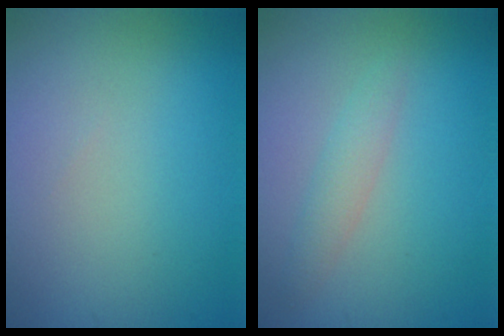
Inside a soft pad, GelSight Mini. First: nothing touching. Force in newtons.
{"total": 1.7, "press": 1.7, "slide": 0.1}